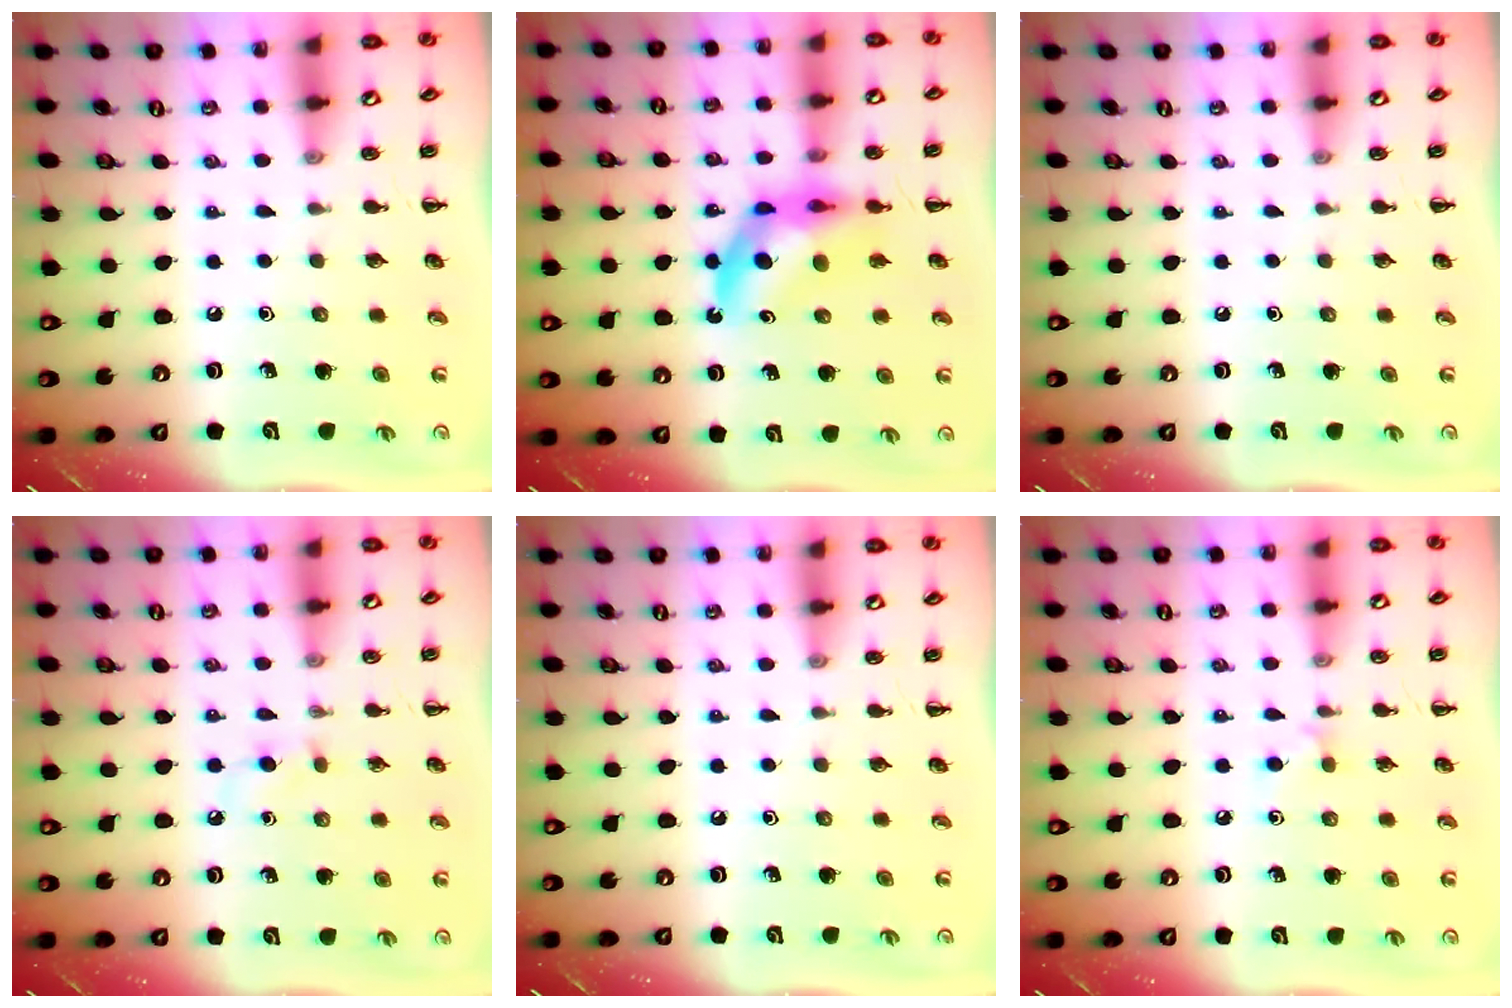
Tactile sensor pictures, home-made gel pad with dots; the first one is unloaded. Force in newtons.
{"total": 9.3, "press": 8.7, "slide": 3.2}
{"total": 0.0}
{"total": 2.6, "press": 2.4, "slide": 1.1}
{"total": 0.0}
{"total": 4.3, "press": 4.1, "slide": 1.6}